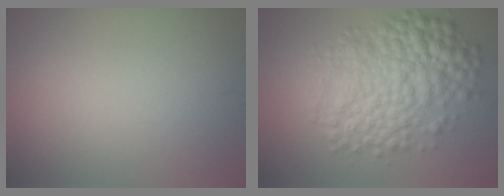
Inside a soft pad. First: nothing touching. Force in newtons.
{"total": 8.2, "press": 8.2, "slide": 0.1}